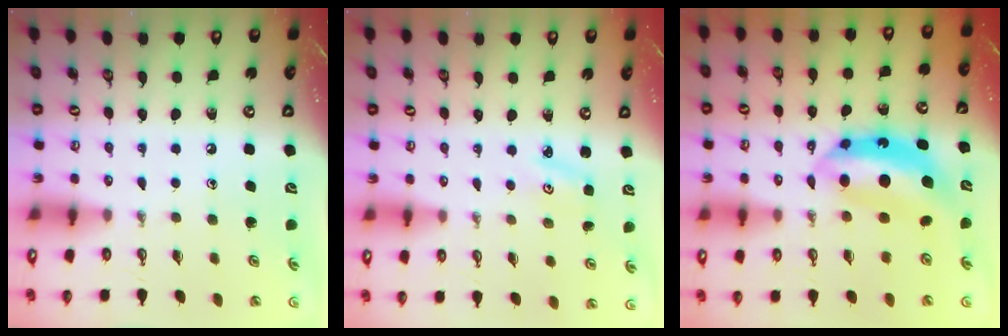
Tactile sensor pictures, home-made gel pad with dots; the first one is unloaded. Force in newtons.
{"total": 2.7, "press": 2.6, "slide": 0.4}
{"total": 9.9, "press": 9.8, "slide": 1.3}